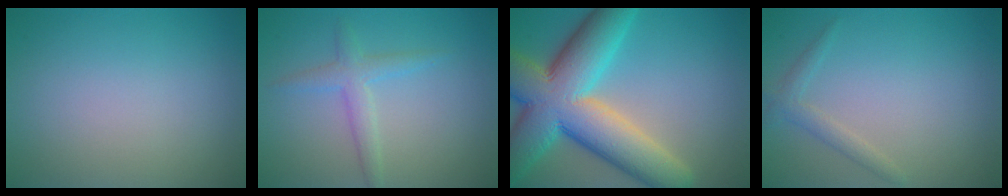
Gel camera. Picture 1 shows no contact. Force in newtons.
{"total": 2.3, "press": 2.3, "slide": 0.1}
{"total": 13.5, "press": 13.5, "slide": 0.6}
{"total": 1.5, "press": 1.5, "slide": 0.1}